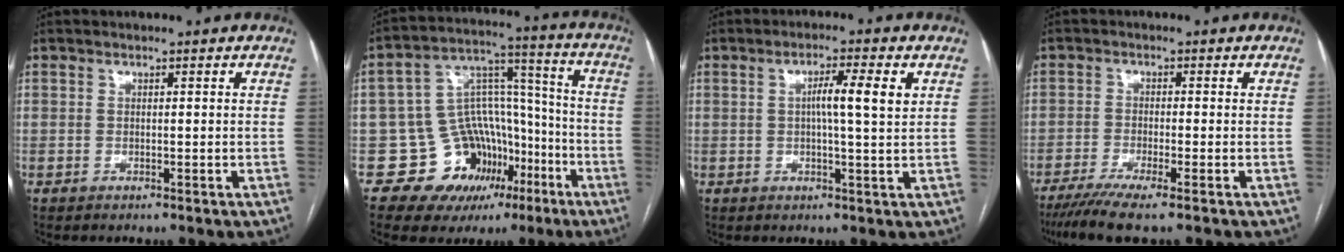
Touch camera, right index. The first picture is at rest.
{"total": 14.5, "force": [-6.9, 11.7, 5.2], "torque": [-0.067, 0.084, -0.094]}
{"total": 5.6, "force": [1.3, 0.1, 5.4], "torque": [-0.090, 0.006, 0.019]}
{"total": 6.2, "force": [-4.6, -0.4, 4.1], "torque": [-0.064, -0.013, -0.079]}